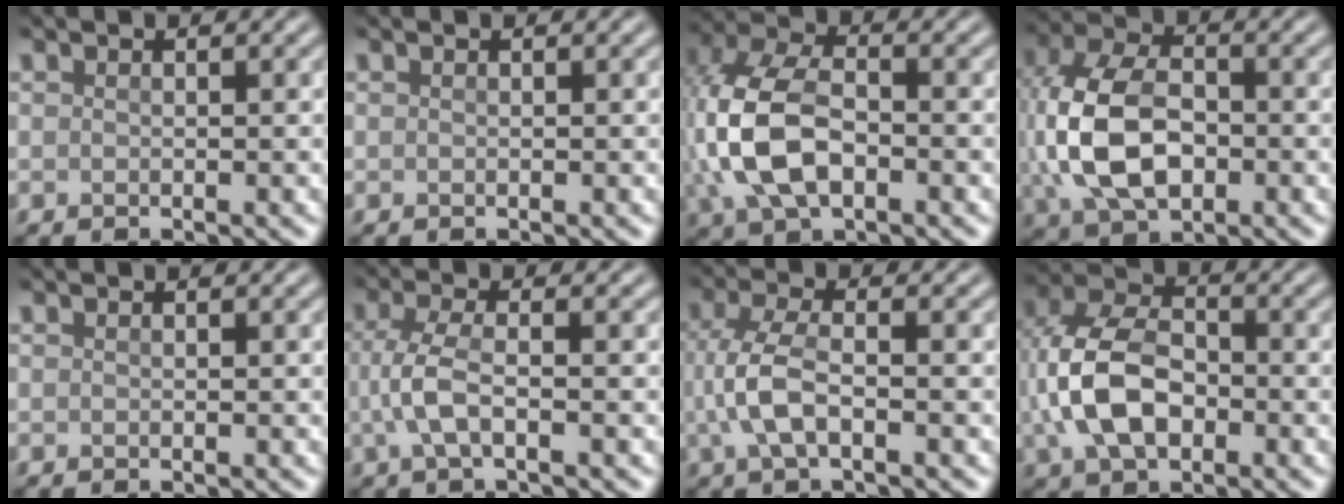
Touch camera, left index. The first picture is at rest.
{"total": 0.0}
{"total": 8.9, "force": [-1.0, 5.4, 7.0], "torque": [-0.166, 0.007, -0.028]}
{"total": 9.7, "force": [-0.3, 6.4, 7.3], "torque": [-0.174, 0.001, -0.010]}
{"total": 0.0}
{"total": 3.3, "force": [-0.6, 1.2, 3.0], "torque": [-0.070, 0.001, -0.016]}
{"total": 4.2, "force": [-0.7, 1.8, 3.8], "torque": [-0.092, 0.002, -0.019]}
{"total": 8.1, "force": [-0.9, 5.3, 6.0], "torque": [-0.139, 0.006, -0.027]}